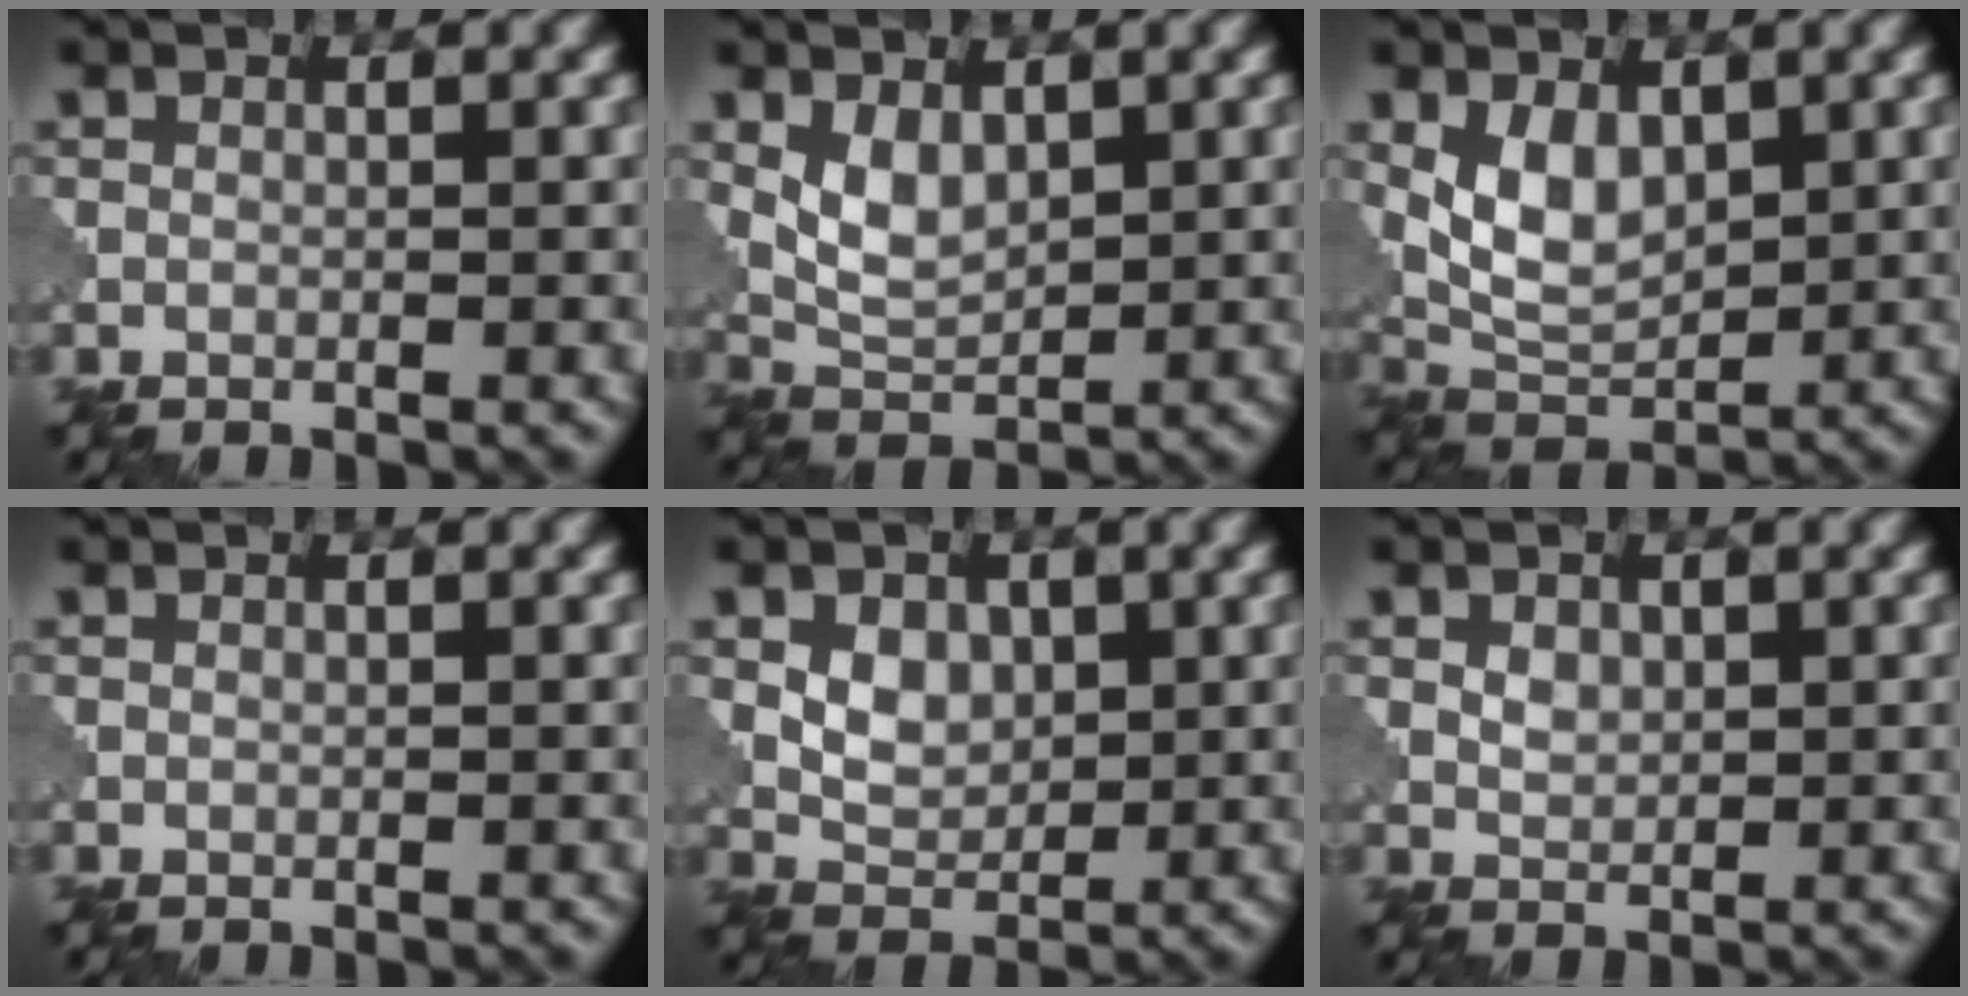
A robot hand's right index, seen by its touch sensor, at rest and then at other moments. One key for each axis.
{"total": 3.3, "fx": 1.1, "fy": 1.9, "fz": 2.4, "tx": -0.052, "ty": -0.006, "tz": 0.027}
{"total": 4.6, "fx": 1.2, "fy": 2.8, "fz": 3.5, "tx": -0.070, "ty": -0.005, "tz": 0.028}
{"total": 0.0}
{"total": 3.2, "fx": 0.8, "fy": 2.3, "fz": 2.0, "tx": -0.036, "ty": -0.002, "tz": 0.011}
{"total": 1.6, "fx": 0.5, "fy": 1.1, "fz": 0.9, "tx": -0.016, "ty": 0.000, "tz": 0.011}